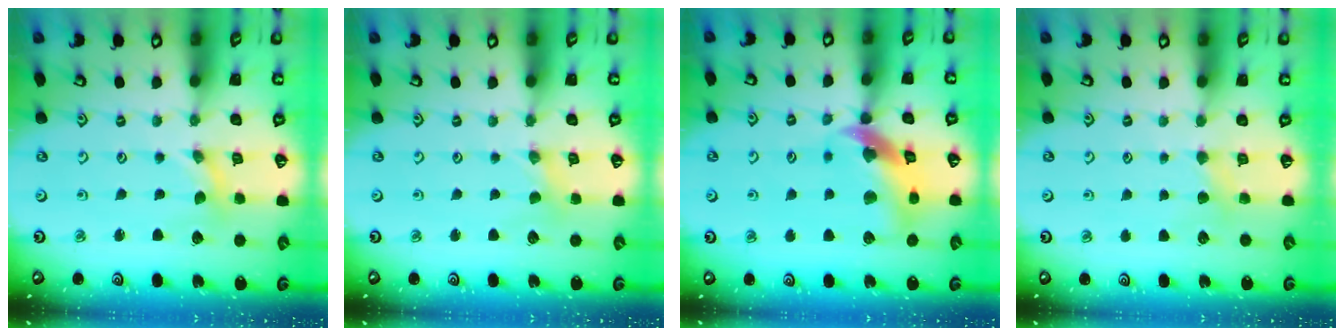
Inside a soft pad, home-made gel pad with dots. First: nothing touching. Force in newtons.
{"total": 1.3, "press": 1.2, "slide": 0.3}
{"total": 13.4, "press": 13.3, "slide": 1.8}
{"total": 2.9, "press": 2.8, "slide": 0.5}